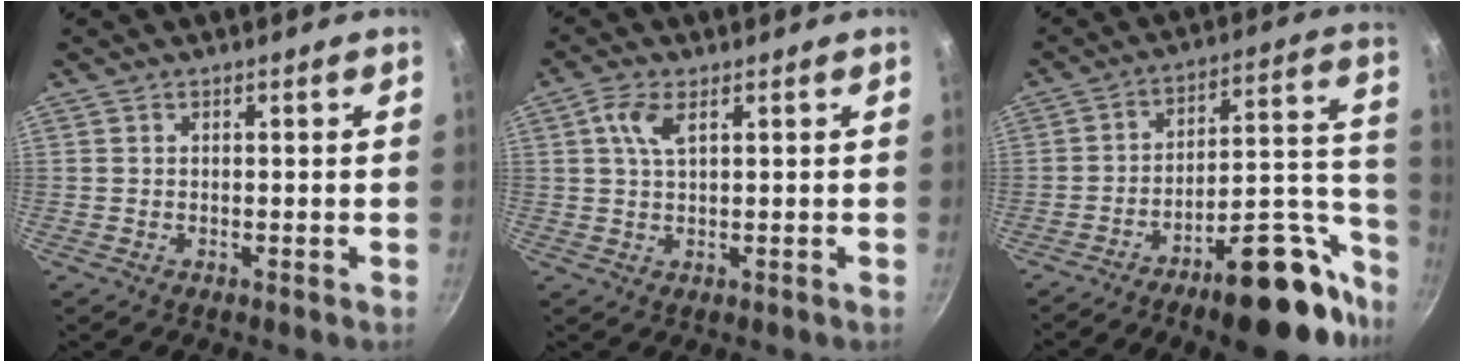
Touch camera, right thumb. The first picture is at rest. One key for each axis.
{"total": 4.2, "fx": 1.5, "fy": 1.7, "fz": 3.5, "tx": -0.072, "ty": 0.003, "tz": 0.030}
{"total": 22.9, "fx": -14.2, "fy": 8.8, "fz": 15.7, "tx": -0.153, "ty": 0.099, "tz": -0.205}